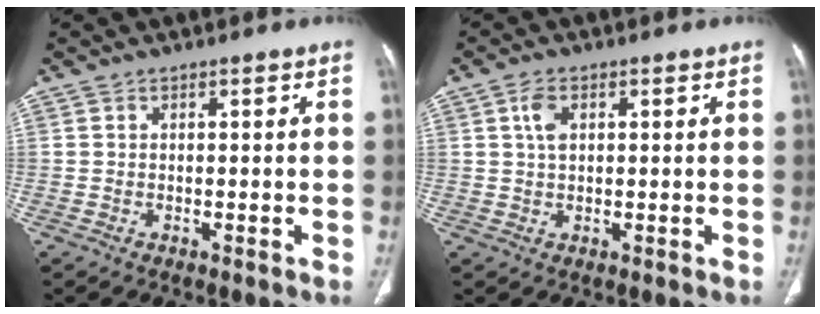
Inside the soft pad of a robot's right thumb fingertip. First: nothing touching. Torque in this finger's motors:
{"motor_torque": [-0.28, 0.36, 0.44, -0.08, 0.11]}